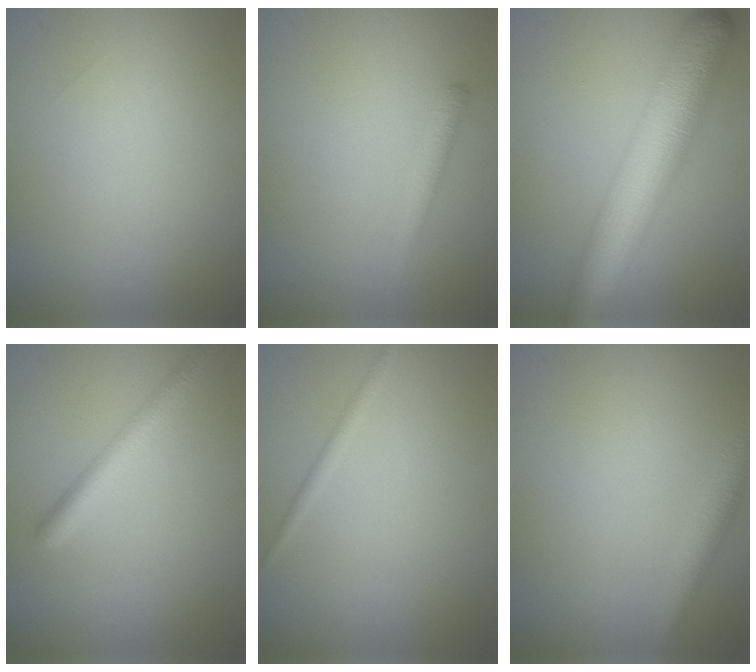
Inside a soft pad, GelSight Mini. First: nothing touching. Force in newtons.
{"total": 1.4, "press": 1.3, "slide": 0.1}
{"total": 9.3, "press": 9.3, "slide": 0.4}
{"total": 2.9, "press": 2.9, "slide": 0.2}
{"total": 0.9, "press": 0.9, "slide": 0.1}
{"total": 3.0, "press": 2.9, "slide": 0.1}